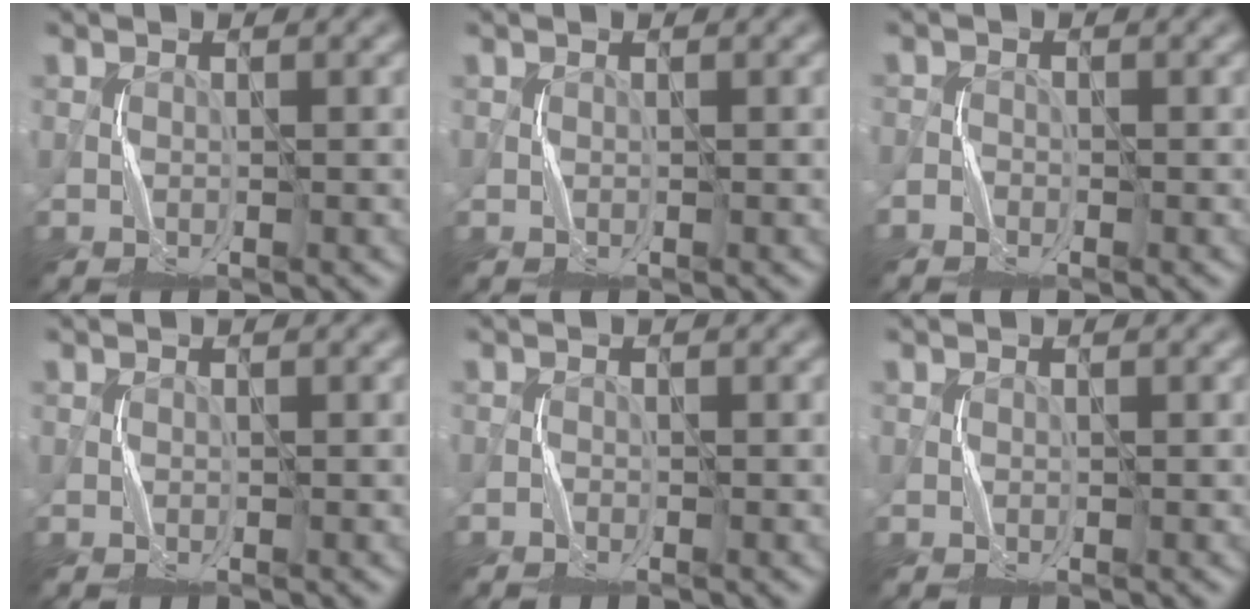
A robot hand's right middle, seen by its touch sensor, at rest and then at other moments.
{"total": 0.0}
{"total": 1.3, "force": [-1.1, 0.7, 0.1], "torque": [0.001, 0.004, -0.023]}
{"total": 0.0}
{"total": 0.9, "force": [-0.8, 0.2, 0.0], "torque": [0.003, 0.004, -0.016]}
{"total": 0.0}